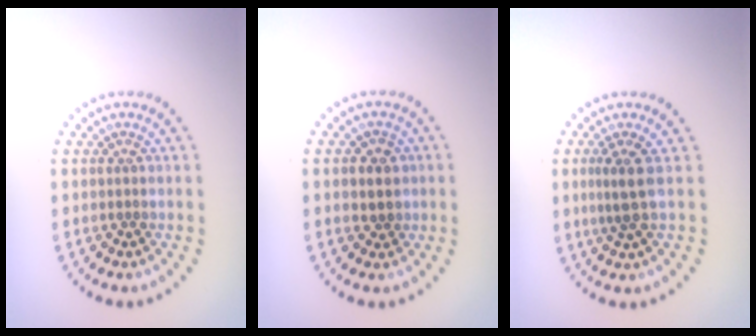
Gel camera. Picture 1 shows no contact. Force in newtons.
{"total": 2.1, "press": 2.0, "slide": 0.6}
{"total": 2.3, "press": 1.5, "slide": 1.7}